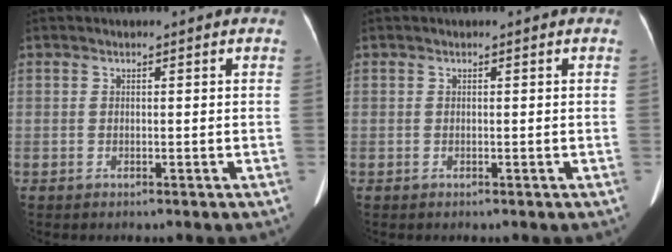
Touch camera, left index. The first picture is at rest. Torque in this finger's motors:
{"motor_torque": [0.00, 0.00, 0.05, 0.00]}